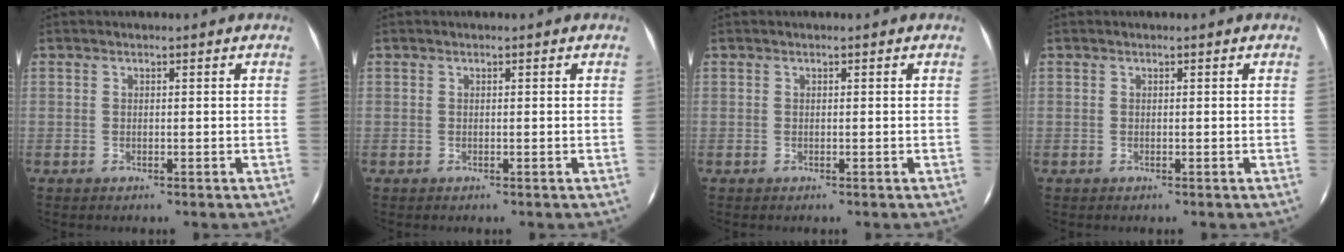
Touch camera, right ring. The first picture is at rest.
{"total": 0.0}
{"total": 0.0}
{"total": 0.0}